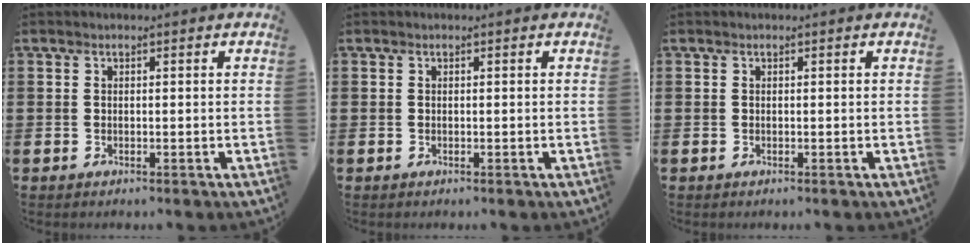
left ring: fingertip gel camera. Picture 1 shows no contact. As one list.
[{"total": 0.0}, {"total": 0.0}]